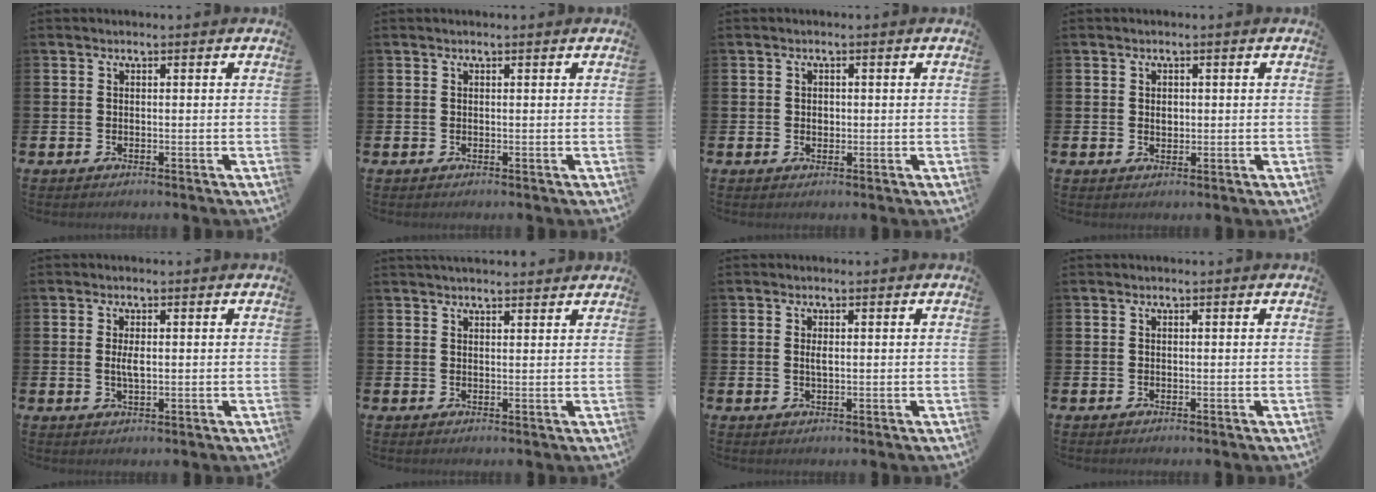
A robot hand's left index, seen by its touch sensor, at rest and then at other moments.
{"total": 0.0}
{"total": 0.9, "force": [0.1, 0.8, 0.4], "torque": [-0.001, 0.003, -0.001]}
{"total": 1.2, "force": [0.3, 0.9, 0.8], "torque": [0.002, 0.000, 0.001]}
{"total": 2.4, "force": [0.2, 0.9, 2.2], "torque": [-0.042, 0.002, 0.001]}
{"total": 2.2, "force": [2.2, 0.2, 0.3], "torque": [0.002, -0.011, 0.037]}
{"total": 1.4, "force": [0.3, 0.5, 1.2], "torque": [-0.024, 0.002, 0.003]}
{"total": 0.0}